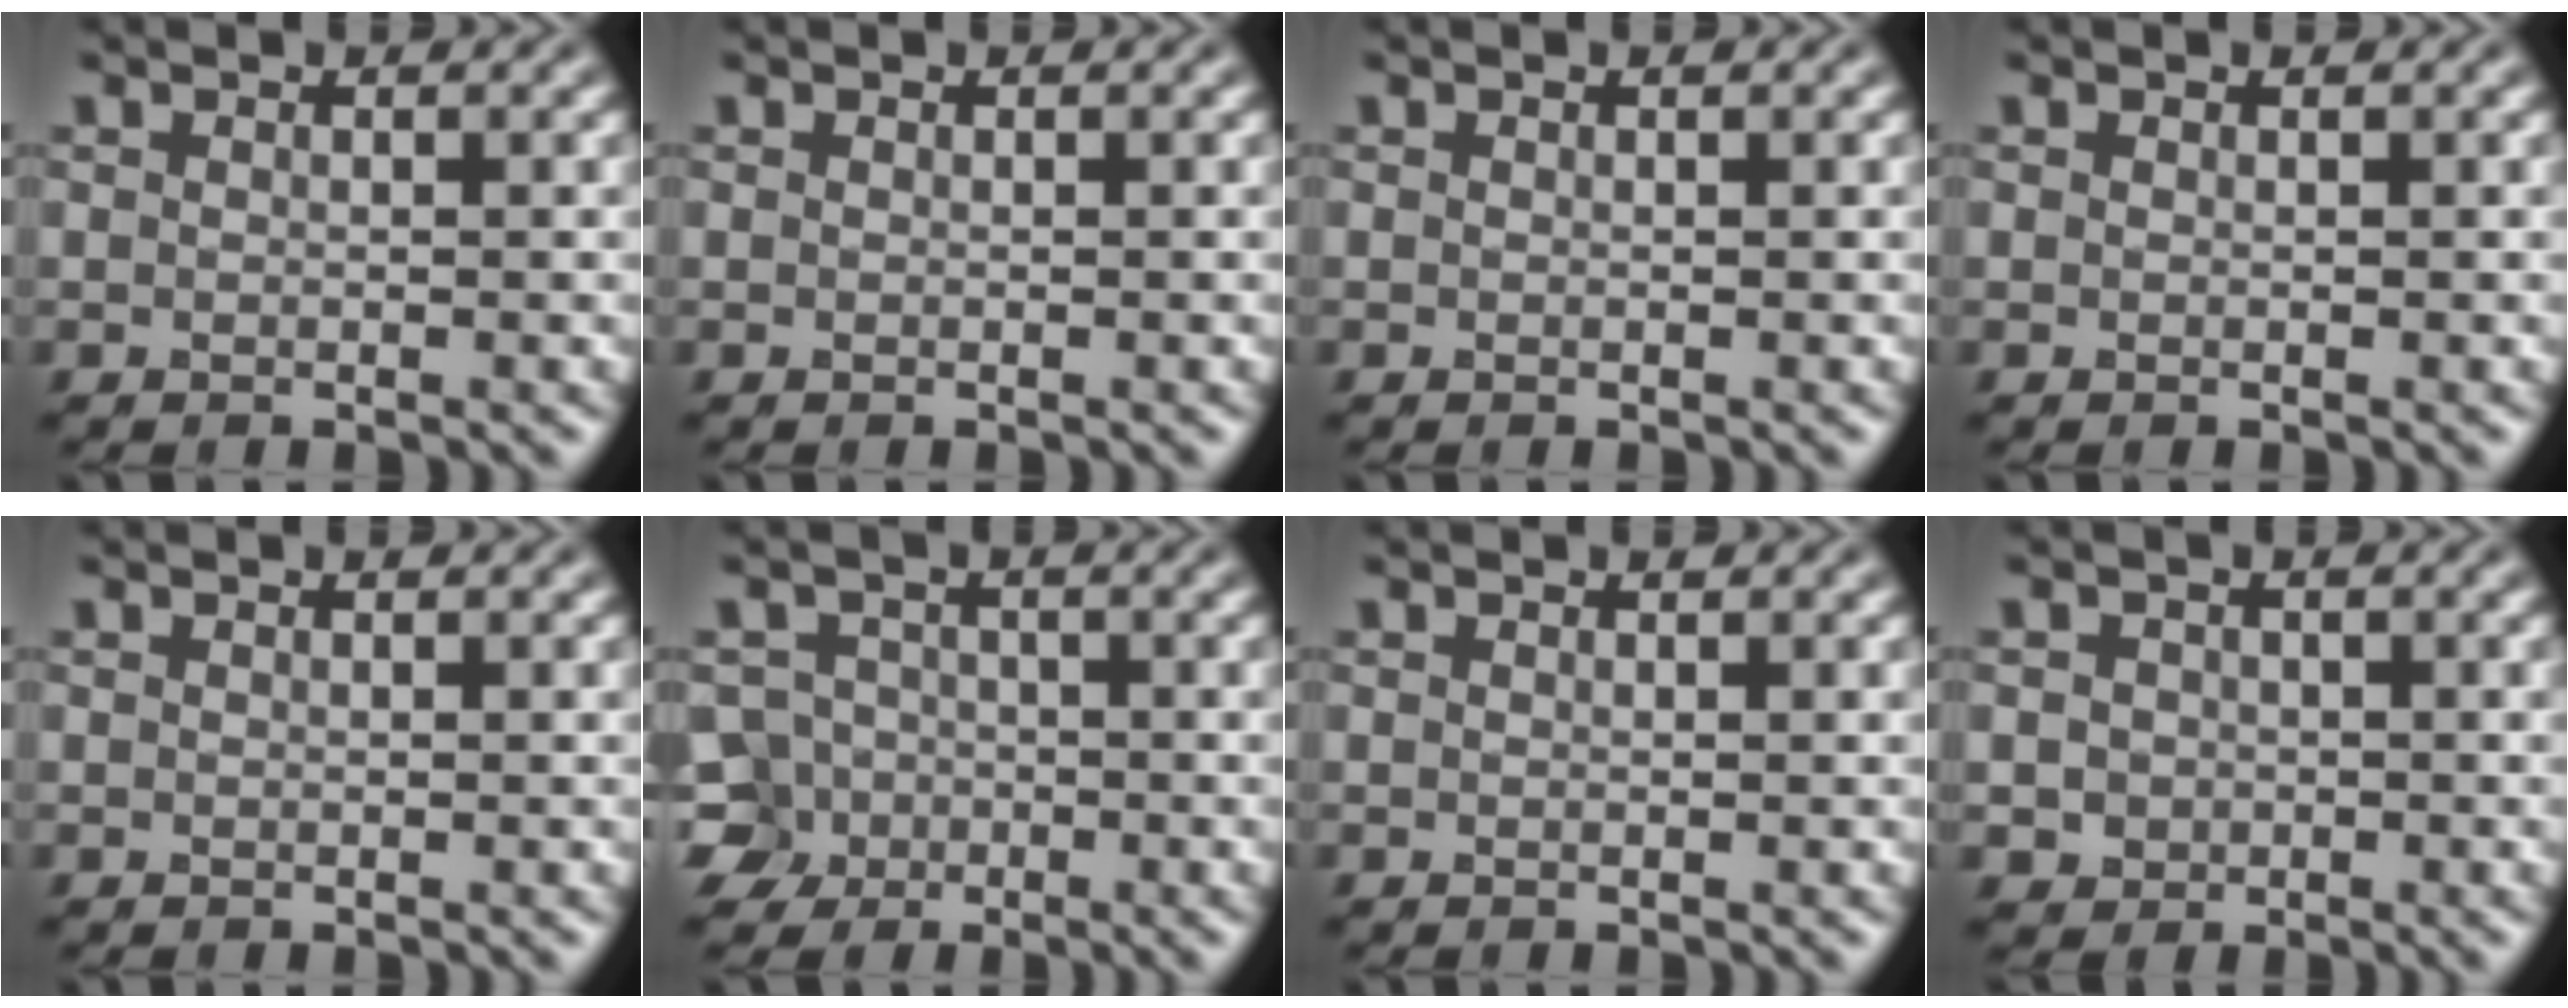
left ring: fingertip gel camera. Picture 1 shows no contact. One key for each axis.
{"total": 0.0}
{"total": 0.0}
{"total": 0.0}
{"total": 0.0}
{"total": 6.2, "fx": -3.9, "fy": 4.7, "fz": 1.3, "tx": -0.013, "ty": -0.008, "tz": -0.073}
{"total": 0.0}
{"total": 1.6, "fx": -0.3, "fy": 1.5, "fz": 0.4, "tx": 0.007, "ty": -0.005, "tz": -0.003}